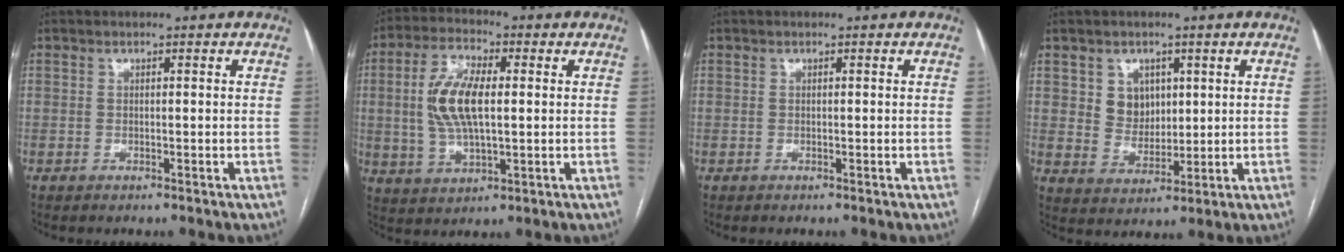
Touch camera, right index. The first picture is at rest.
{"total": 10.4, "force": [1.0, 3.9, 9.7], "torque": [-0.208, 0.010, 0.020]}
{"total": 0.0}
{"total": 5.2, "force": [2.0, 4.4, 2.0], "torque": [-0.037, 0.008, 0.043]}